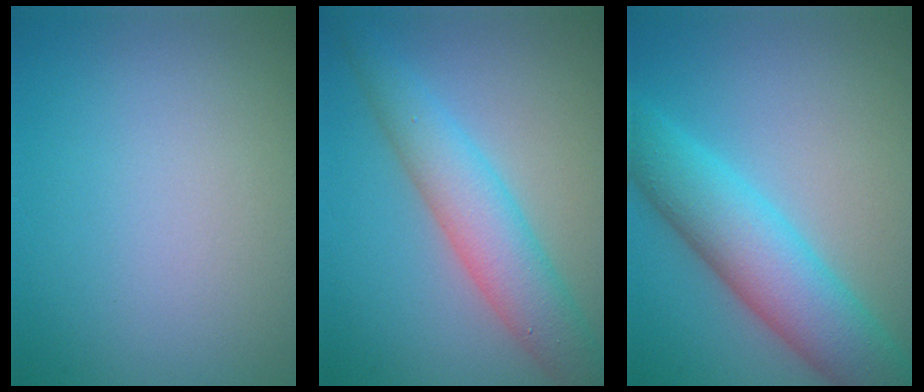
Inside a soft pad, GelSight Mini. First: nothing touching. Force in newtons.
{"total": 5.2, "press": 5.2, "slide": 0.0}
{"total": 7.0, "press": 7.0, "slide": 0.0}